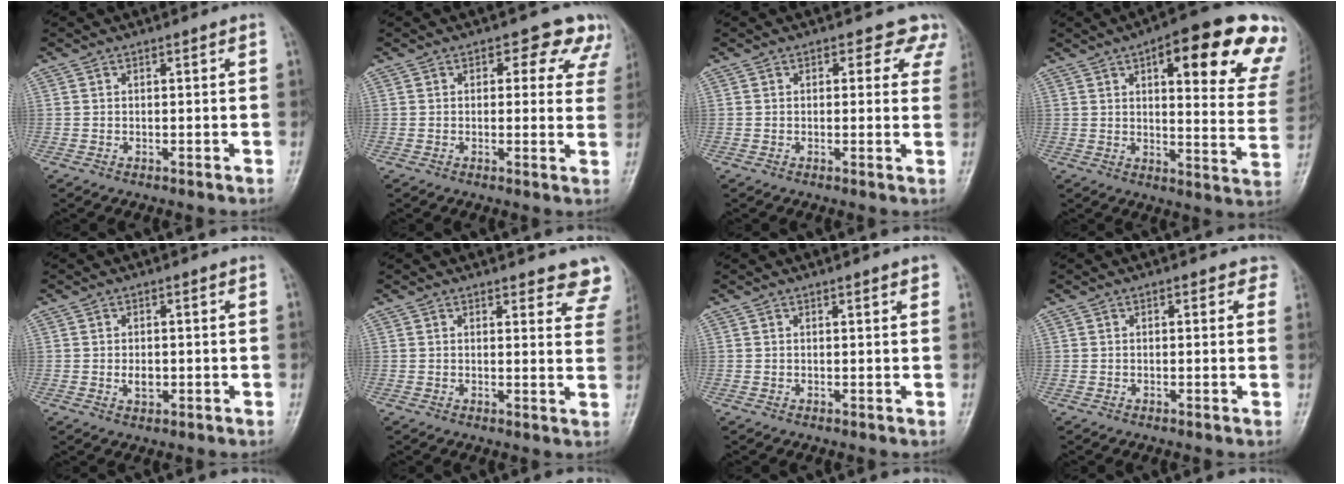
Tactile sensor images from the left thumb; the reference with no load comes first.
{"total": 8.5, "force": [5.3, 5.2, 4.2], "torque": [0.009, -0.014, 0.040]}
{"total": 5.5, "force": [3.7, 3.4, 2.2], "torque": [0.020, -0.010, 0.024]}
{"total": 23.4, "force": [11.7, 7.3, 18.9], "torque": [-0.210, -0.024, 0.142]}
{"total": 2.6, "force": [-0.3, 1.7, 1.9], "torque": [-0.025, -0.001, -0.004]}
{"total": 8.0, "force": [7.2, 2.3, 2.6], "torque": [0.015, -0.035, 0.054]}
{"total": 1.9, "force": [1.0, 0.3, 1.5], "torque": [-0.020, -0.001, 0.010]}
{"total": 2.7, "force": [1.3, 1.6, 1.6], "torque": [0.006, 0.000, 0.008]}